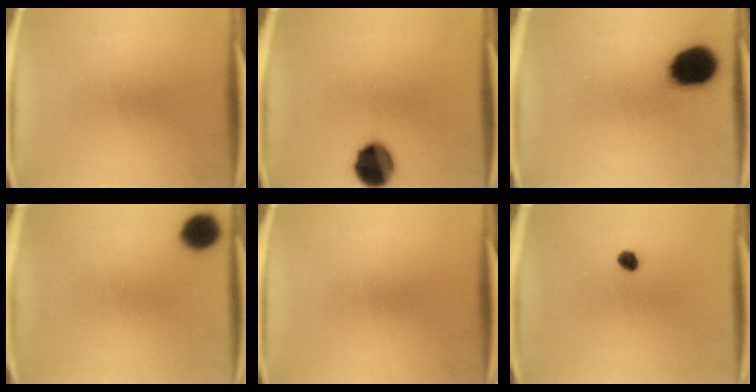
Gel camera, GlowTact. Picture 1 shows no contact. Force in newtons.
{"total": 12.3}
{"total": 14.1}
{"total": 7.3}
{"total": 0.0}
{"total": 2.2}